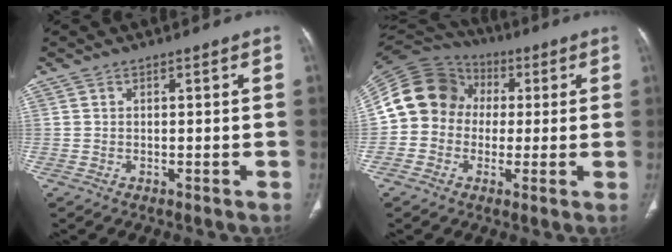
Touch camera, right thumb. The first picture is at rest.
{"total": 14.5, "force": [0.7, 12.9, 6.6], "torque": [-0.116, 0.038, 0.002]}